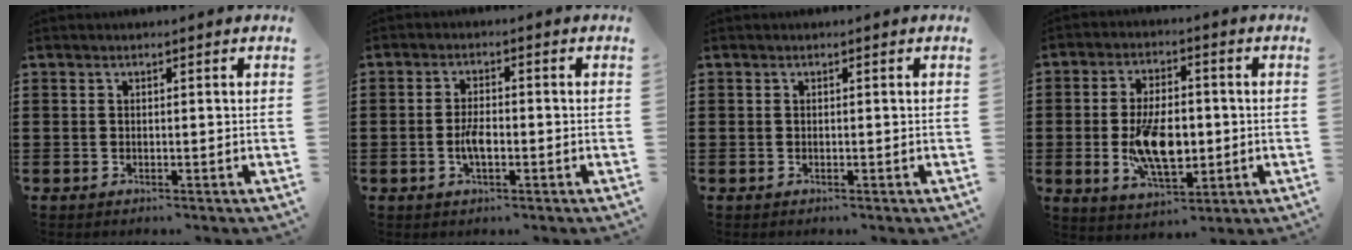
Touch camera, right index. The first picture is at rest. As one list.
[{"total": 3.7, "force": [-0.9, 1.5, 3.3], "torque": [-0.074, 0.000, -0.020]}, {"total": 0.0}, {"total": 10.0, "force": [-1.4, 5.2, 8.3], "torque": [-0.168, 0.000, -0.028]}]